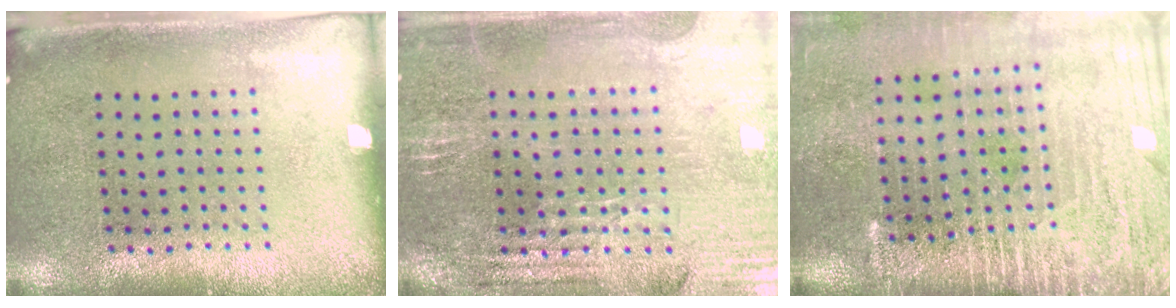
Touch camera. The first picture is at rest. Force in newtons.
{"total": 2.9, "press": 2.8, "slide": 0.5}
{"total": 4.1, "press": 3.5, "slide": 2.0}